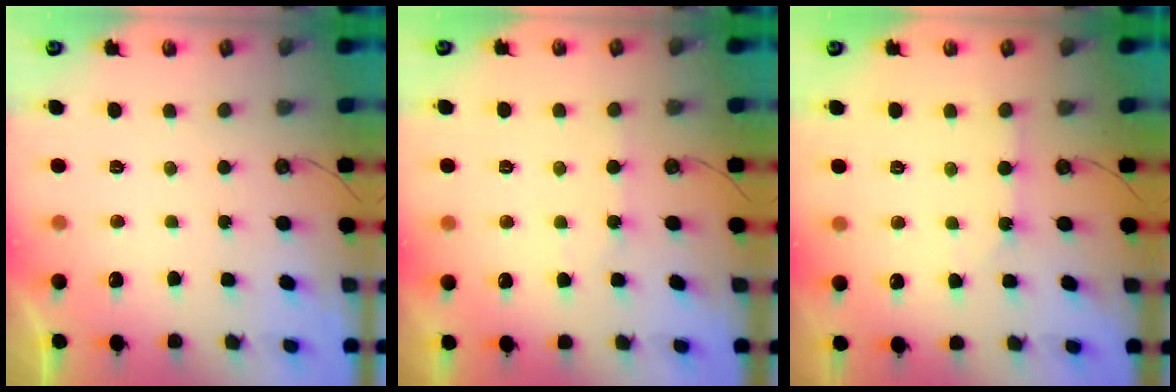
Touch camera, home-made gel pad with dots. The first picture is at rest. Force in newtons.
{"total": 3.1, "press": 3.0, "slide": 0.4}
{"total": 2.6, "press": 2.6, "slide": 0.4}